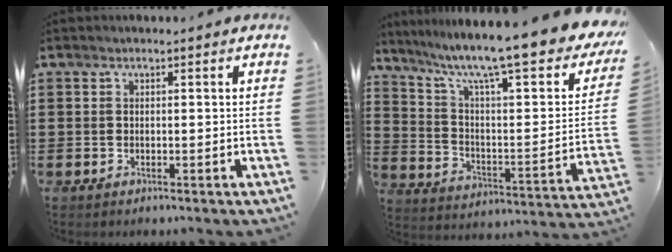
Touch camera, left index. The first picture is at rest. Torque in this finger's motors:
{"motor_torque": [2.14, 0.00, 1.05, 0.18]}